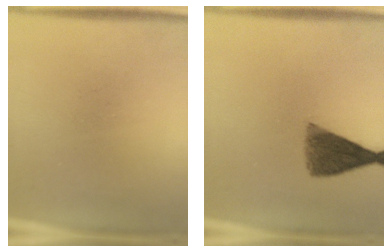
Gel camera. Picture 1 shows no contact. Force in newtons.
{"total": 7.6}